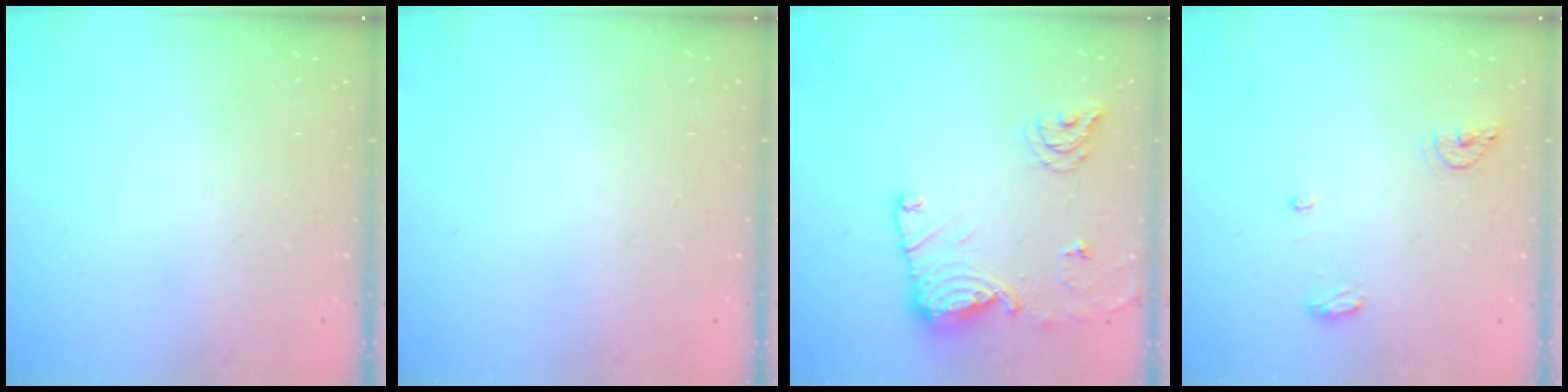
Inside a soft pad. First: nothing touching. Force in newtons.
{"total": 1.1, "press": 0.9, "slide": 0.6}
{"total": 15.1, "press": 15.0, "slide": 1.5}
{"total": 10.0, "press": 7.3, "slide": 6.9}